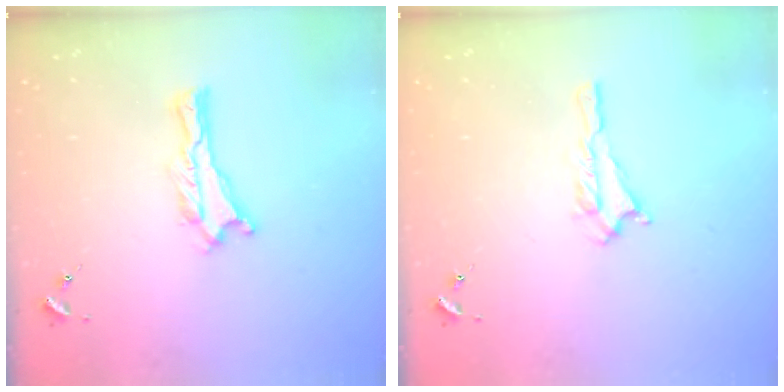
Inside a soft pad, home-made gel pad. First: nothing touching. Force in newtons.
{"total": 1.3, "press": 1.3, "slide": 0.2}